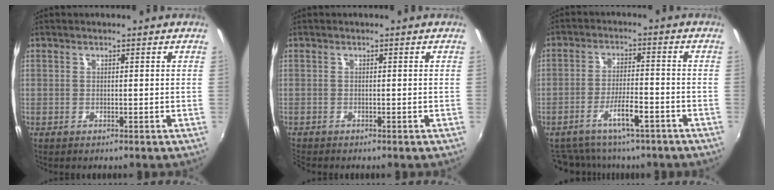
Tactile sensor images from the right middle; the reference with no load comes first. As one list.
[{"total": 1.3, "force": [-1.3, 0.3, 0.3], "torque": [-0.008, -0.009, -0.024]}, {"total": 9.0, "force": [-7.0, 2.8, 4.9], "torque": [-0.105, -0.001, -0.112]}]